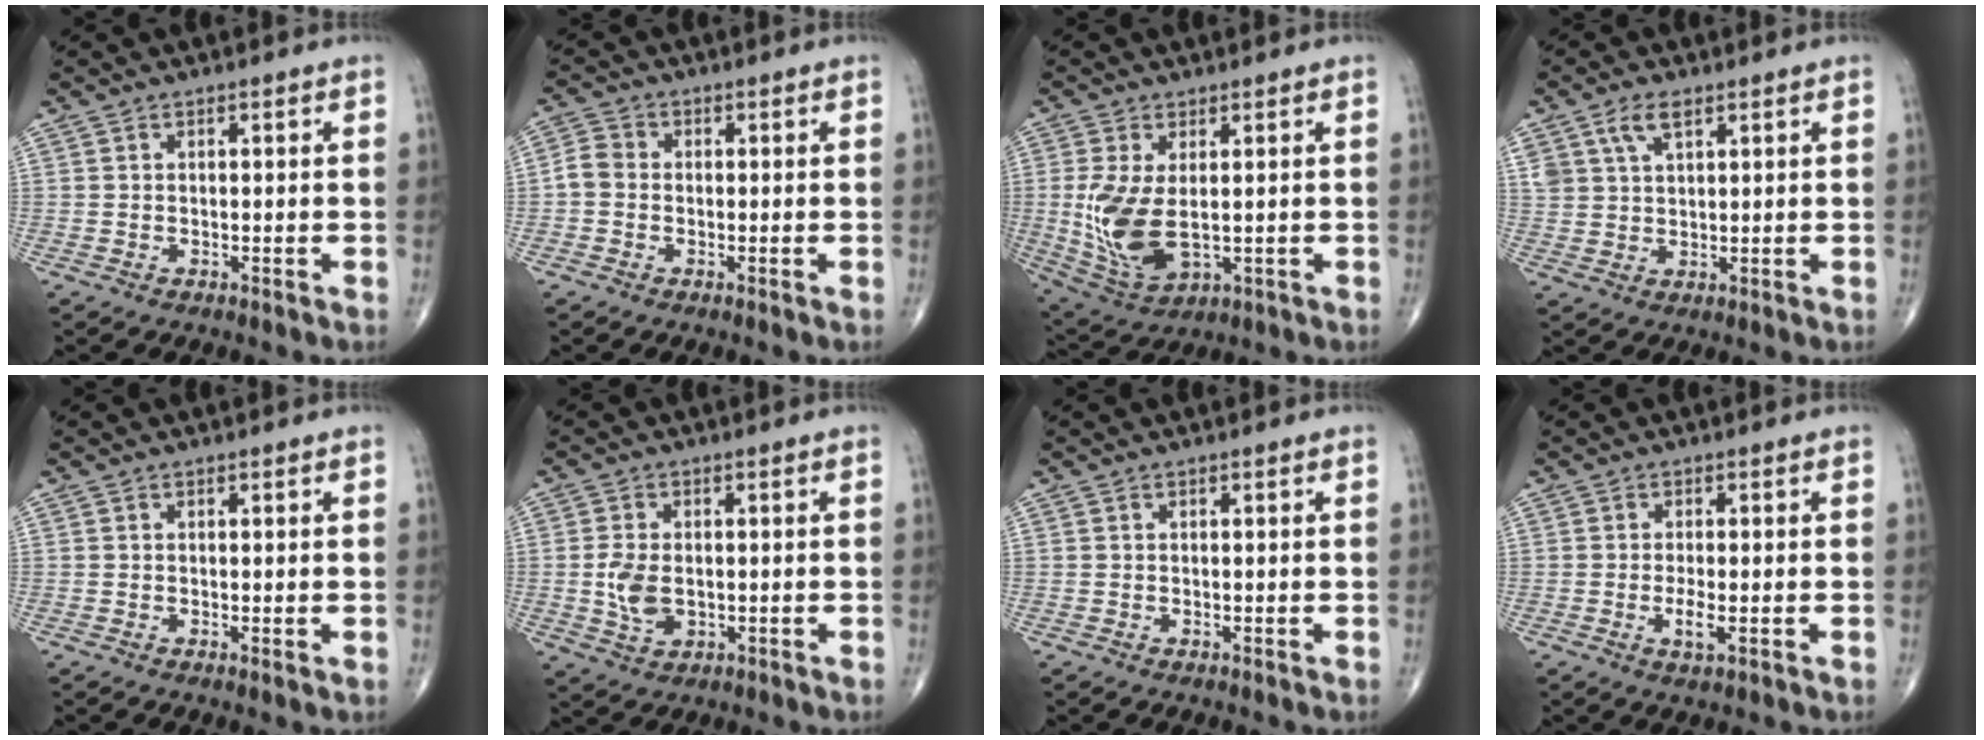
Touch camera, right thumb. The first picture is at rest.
{"total": 3.3, "force": [-0.7, 2.8, 1.7], "torque": [-0.027, 0.009, -0.023]}
{"total": 11.0, "force": [0.0, 5.8, 9.4], "torque": [-0.197, -0.015, 0.018]}
{"total": 5.5, "force": [3.0, 2.9, 3.6], "torque": [-0.065, -0.003, 0.062]}
{"total": 0.6, "force": [0.0, 0.1, 0.6], "torque": [-0.014, -0.003, -0.002]}
{"total": 5.8, "force": [-0.5, 3.6, 4.5], "torque": [-0.089, -0.004, -0.004]}
{"total": 0.0}
{"total": 3.2, "force": [-0.8, 0.9, 2.9], "torque": [-0.059, -0.004, -0.015]}